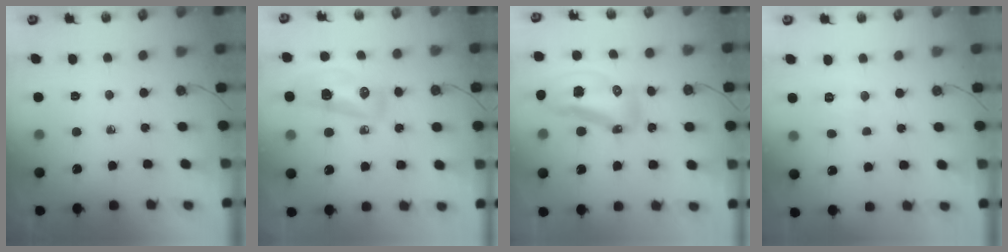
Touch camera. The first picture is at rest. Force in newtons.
{"total": 18.3, "press": 14.2, "slide": 11.6}
{"total": 14.4, "press": 14.3, "slide": 1.7}
{"total": 3.6, "press": 3.5, "slide": 0.8}